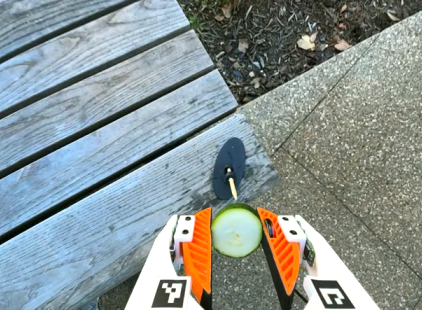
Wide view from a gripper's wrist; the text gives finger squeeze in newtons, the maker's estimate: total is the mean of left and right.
{"total": 7.5, "left": 7.3, "right": 7.6}